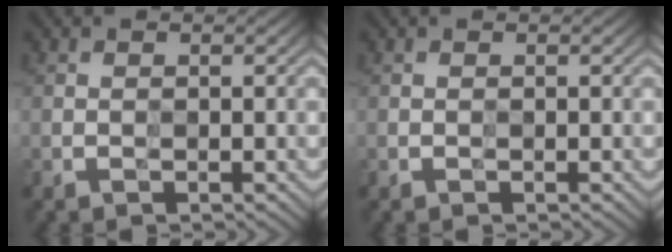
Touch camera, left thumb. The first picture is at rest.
{"total": 0.0}